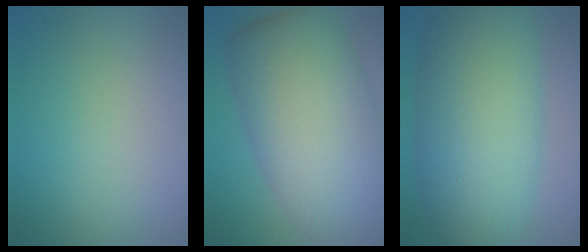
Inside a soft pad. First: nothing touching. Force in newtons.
{"total": 13.5, "press": 13.5, "slide": 0.6}
{"total": 11.6, "press": 11.6, "slide": 0.1}